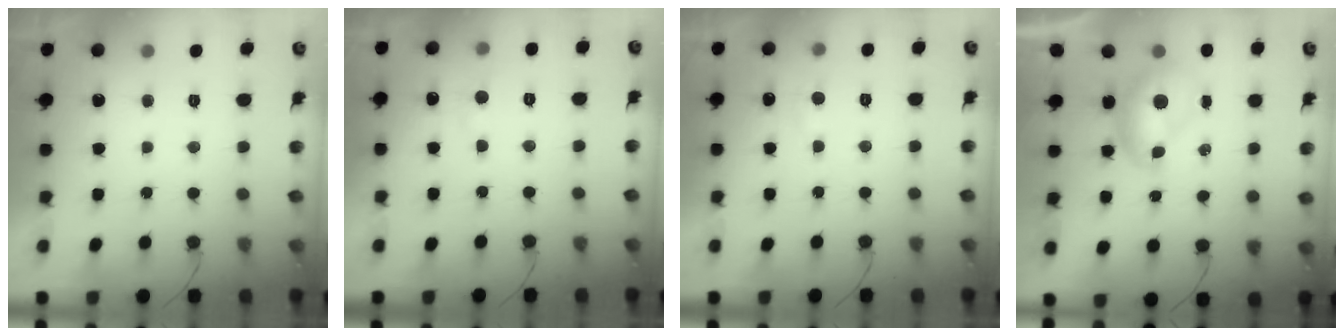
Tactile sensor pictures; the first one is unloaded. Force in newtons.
{"total": 5.3, "press": 5.3, "slide": 0.7}
{"total": 4.5, "press": 4.5, "slide": 0.6}
{"total": 7.0, "press": 7.0, "slide": 0.1}